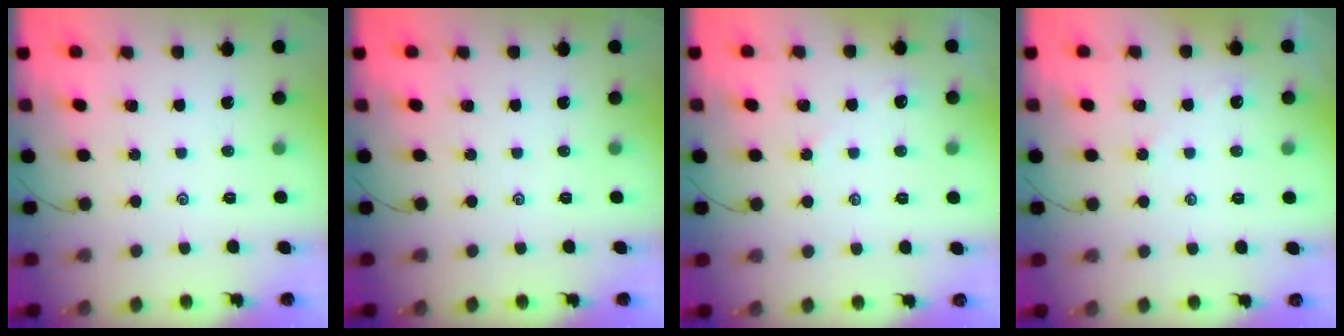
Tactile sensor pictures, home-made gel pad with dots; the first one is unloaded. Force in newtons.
{"total": 0.0}
{"total": 2.3, "press": 2.3, "slide": 0.3}
{"total": 3.0, "press": 2.9, "slide": 0.4}